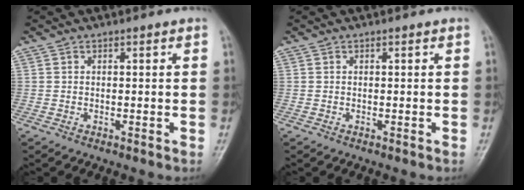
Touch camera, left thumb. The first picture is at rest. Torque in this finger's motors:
{"motor_torque": [0.00, 0.00, 0.00, 0.00, 0.00]}